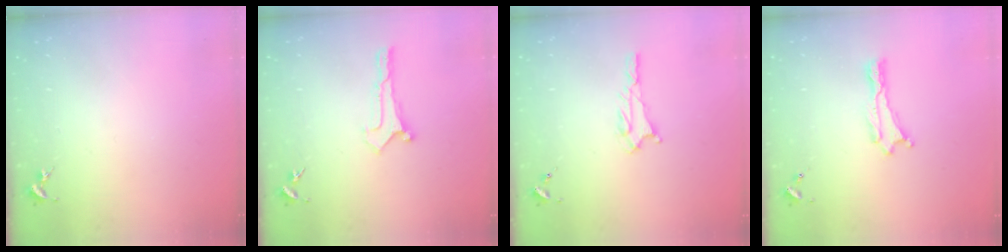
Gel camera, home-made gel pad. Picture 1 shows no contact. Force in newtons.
{"total": 0.0}
{"total": 1.8, "press": 1.8, "slide": 0.2}
{"total": 0.0}